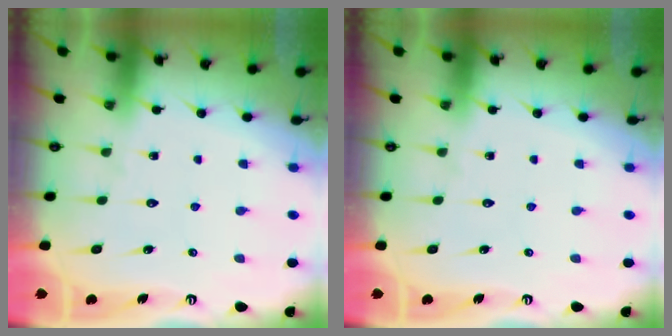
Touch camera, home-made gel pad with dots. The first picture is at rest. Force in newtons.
{"total": 0.0}